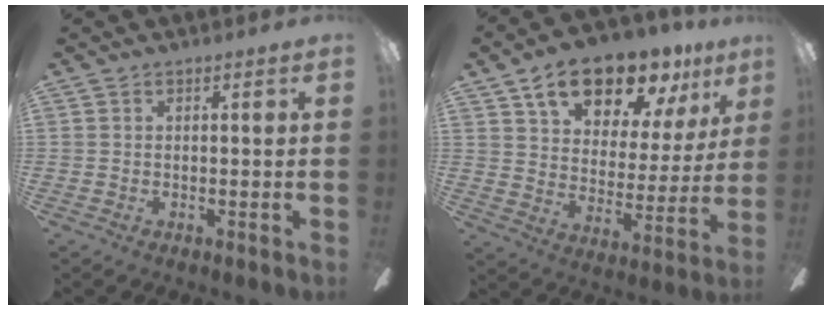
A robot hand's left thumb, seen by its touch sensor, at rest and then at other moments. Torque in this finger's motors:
{"motor_torque": [0.81, 0.82, 1.44, -1.33, 0.10]}